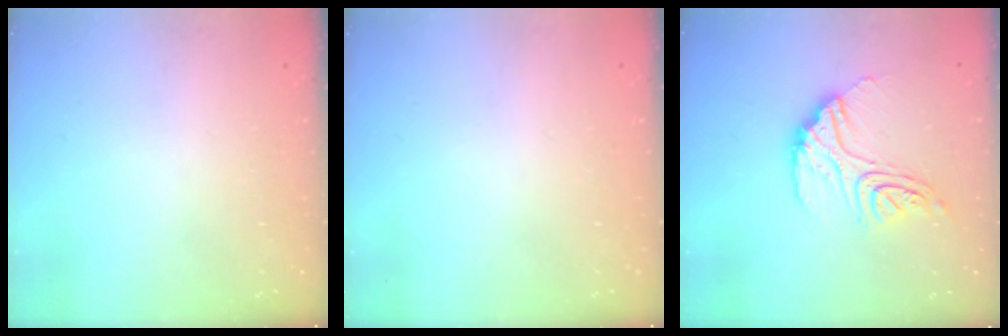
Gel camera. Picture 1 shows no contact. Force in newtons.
{"total": 0.0}
{"total": 14.0, "press": 14.0, "slide": 0.8}